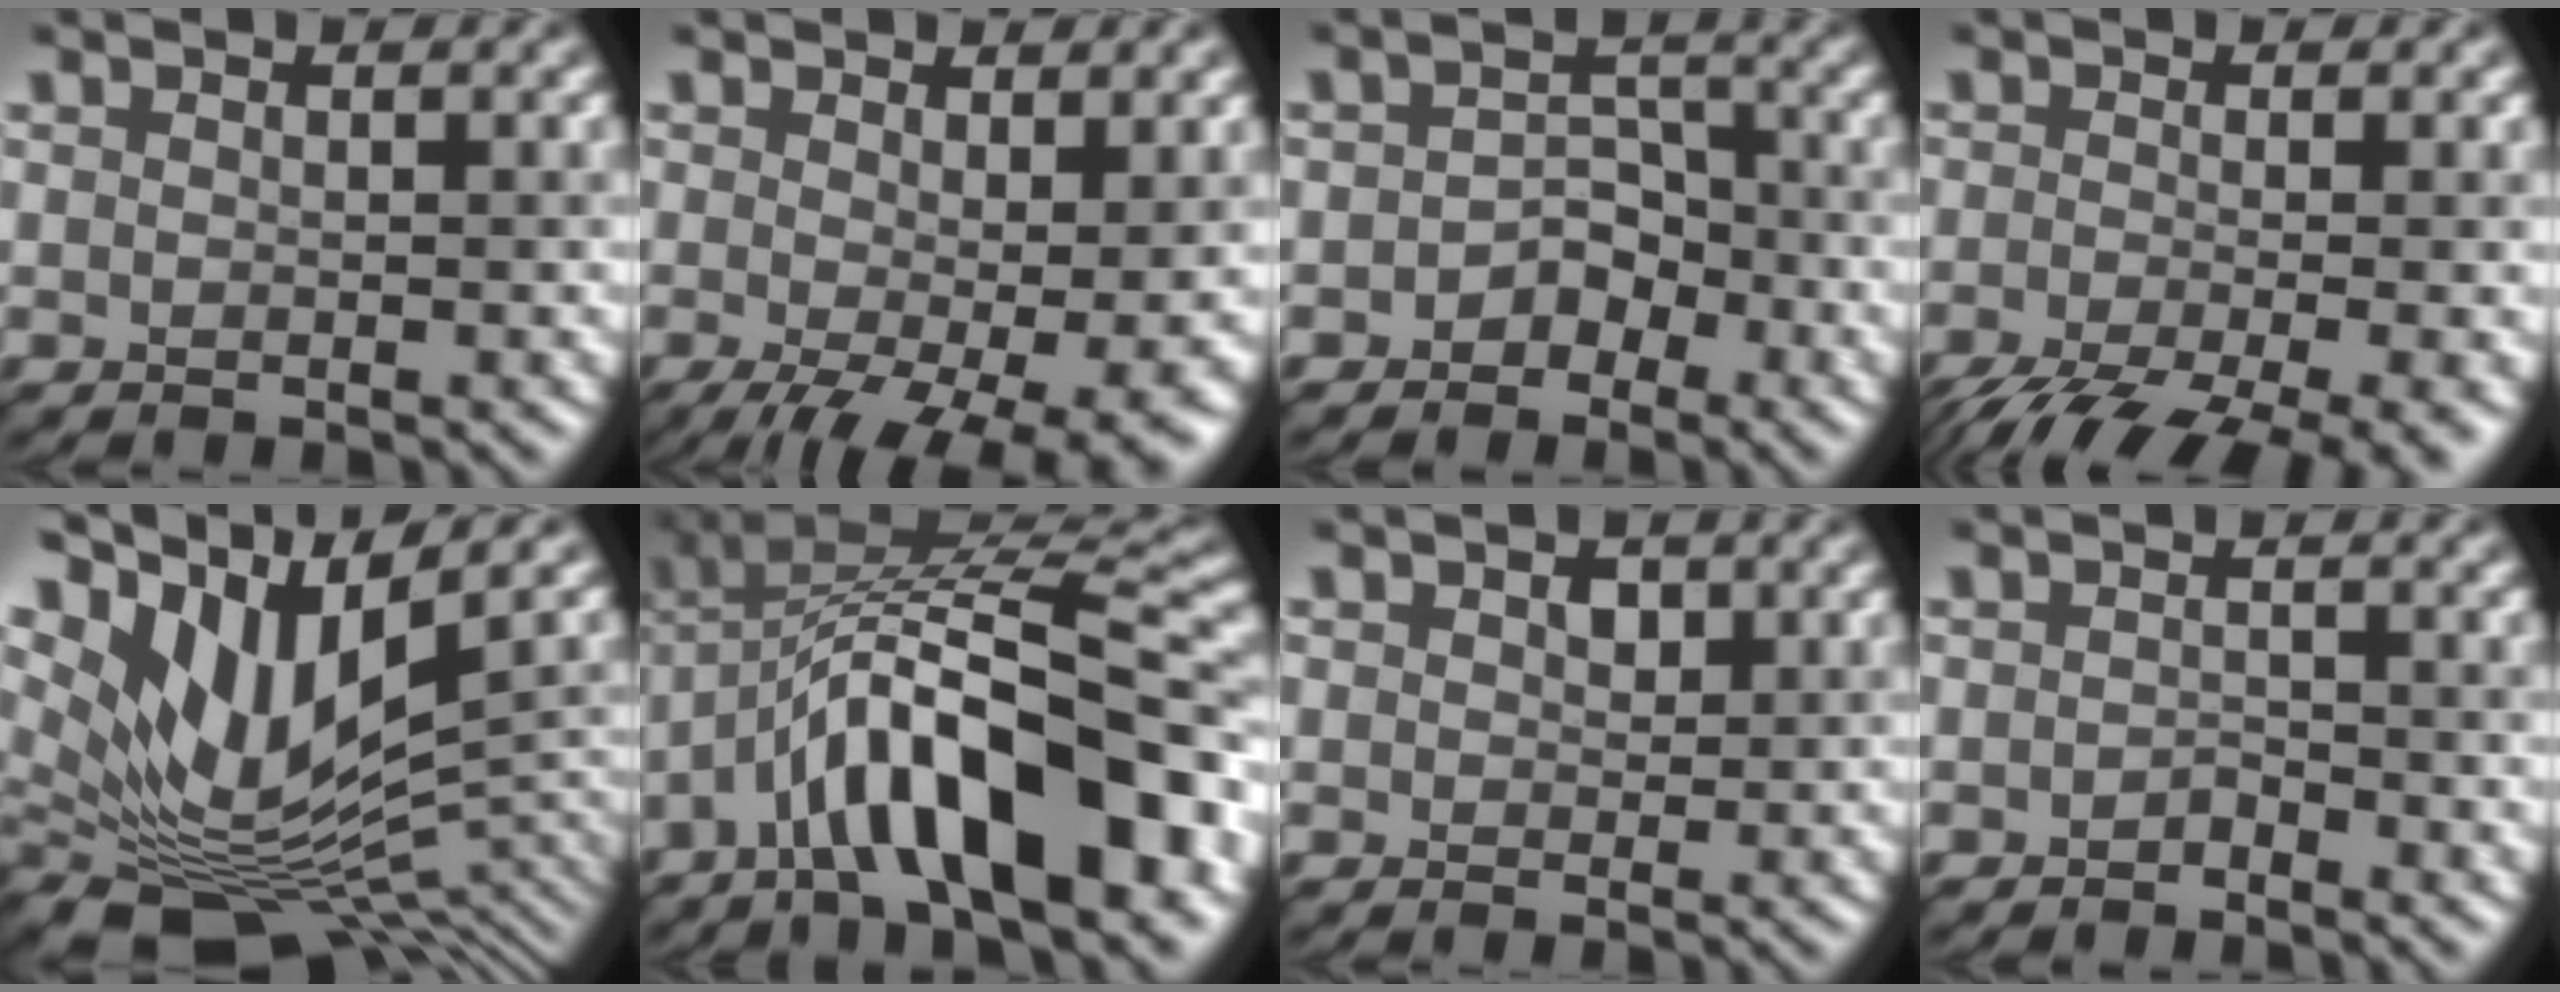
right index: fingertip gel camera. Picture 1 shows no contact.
{"total": 7.9, "force": [-2.1, 2.6, 7.1], "torque": [-0.115, -0.025, -0.016]}
{"total": 2.0, "force": [-1.2, 1.5, 0.4], "torque": [-0.010, 0.008, -0.021]}
{"total": 9.2, "force": [-5.3, 3.0, 6.9], "torque": [-0.107, -0.028, -0.079]}
{"total": 10.5, "force": [2.7, 5.3, 8.6], "torque": [-0.154, -0.004, 0.066]}
{"total": 12.5, "force": [-5.2, 3.7, 10.8], "torque": [-0.176, 0.020, -0.082]}
{"total": 1.2, "force": [0.6, 1.0, 0.2], "torque": [-0.007, -0.001, 0.011]}
{"total": 0.7, "force": [-0.7, 0.0, -0.2], "torque": [-0.006, 0.002, -0.009]}